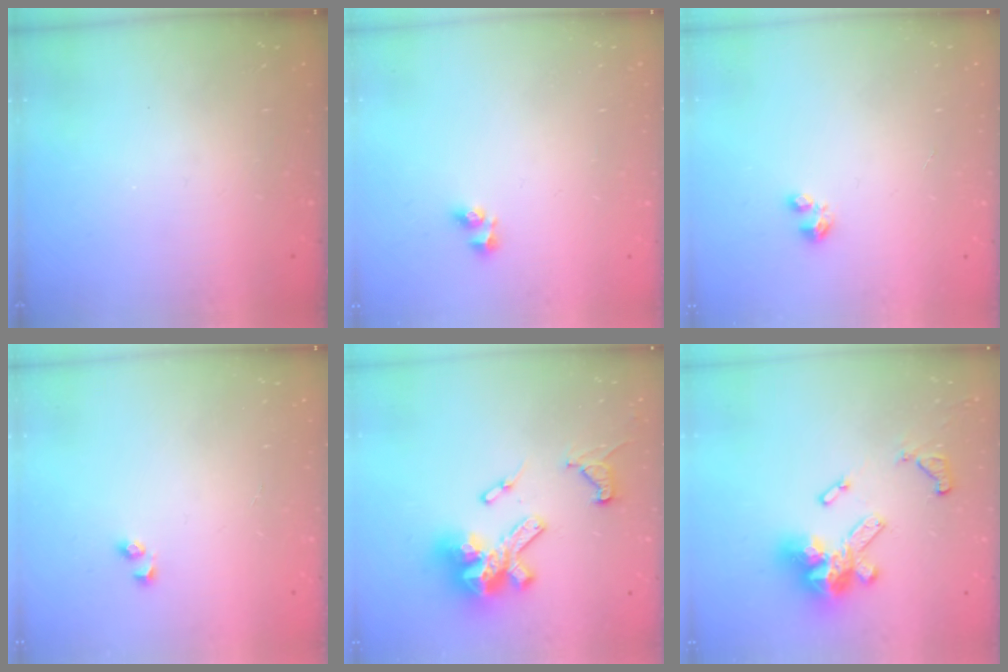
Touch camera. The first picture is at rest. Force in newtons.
{"total": 4.6, "press": 4.6, "slide": 0.3}
{"total": 2.5, "press": 2.4, "slide": 0.4}
{"total": 2.1, "press": 1.7, "slide": 1.2}
{"total": 18.3, "press": 18.2, "slide": 1.6}
{"total": 17.1, "press": 17.0, "slide": 1.7}